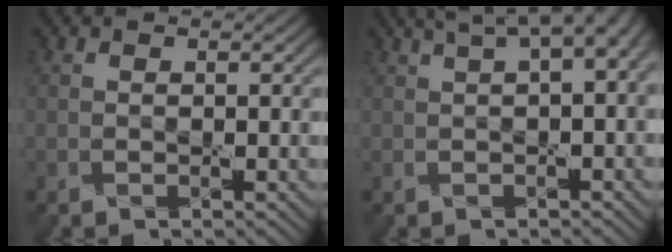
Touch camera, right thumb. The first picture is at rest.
{"total": 7.5, "force": [3.2, 2.3, 6.4], "torque": [-0.090, 0.029, 0.047]}